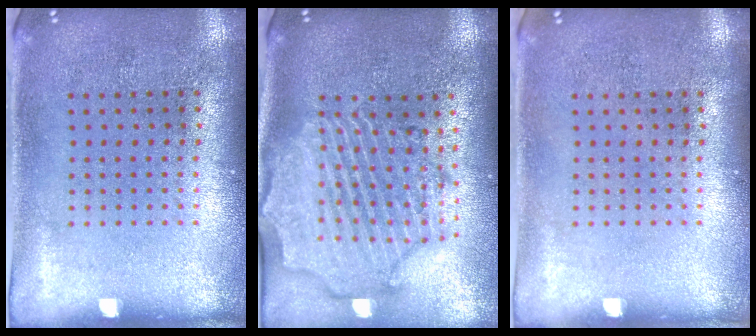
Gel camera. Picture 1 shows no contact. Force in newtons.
{"total": 2.9, "press": 2.5, "slide": 1.4}
{"total": 0.0}